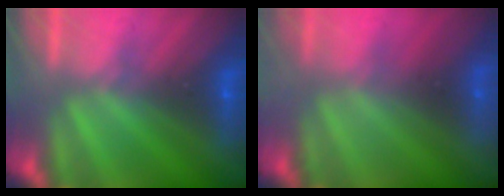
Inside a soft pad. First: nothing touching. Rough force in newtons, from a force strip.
{"total": 2.2}